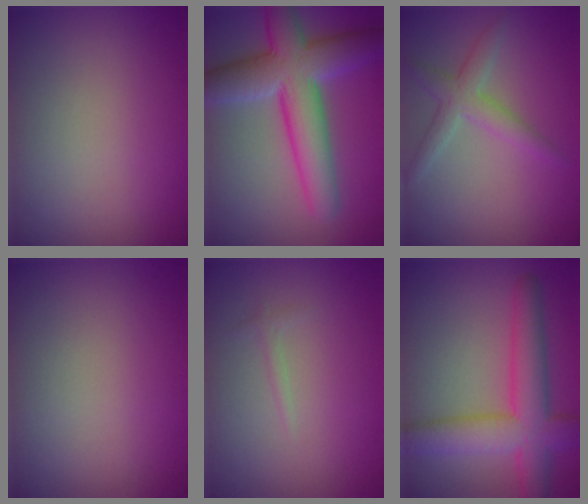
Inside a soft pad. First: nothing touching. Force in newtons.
{"total": 8.9, "press": 8.9, "slide": 0.4}
{"total": 2.7, "press": 2.7, "slide": 0.0}
{"total": 0.0}
{"total": 0.6, "press": 0.6, "slide": 0.1}
{"total": 7.6, "press": 7.6, "slide": 0.2}